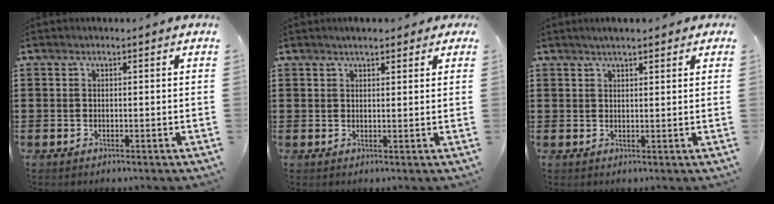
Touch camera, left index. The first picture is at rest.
{"total": 2.4, "force": [1.9, 0.7, 1.2], "torque": [-0.028, 0.008, 0.035]}
{"total": 2.5, "force": [2.0, 0.5, 1.4], "torque": [-0.030, 0.007, 0.037]}